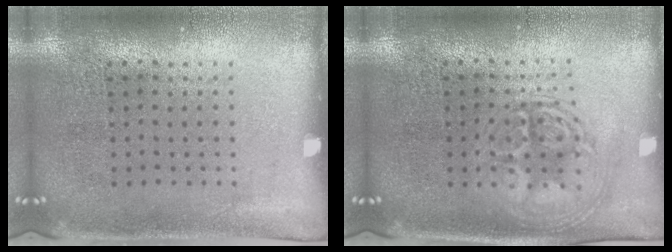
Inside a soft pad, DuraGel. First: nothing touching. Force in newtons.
{"total": 2.9, "press": 2.9, "slide": 0.4}